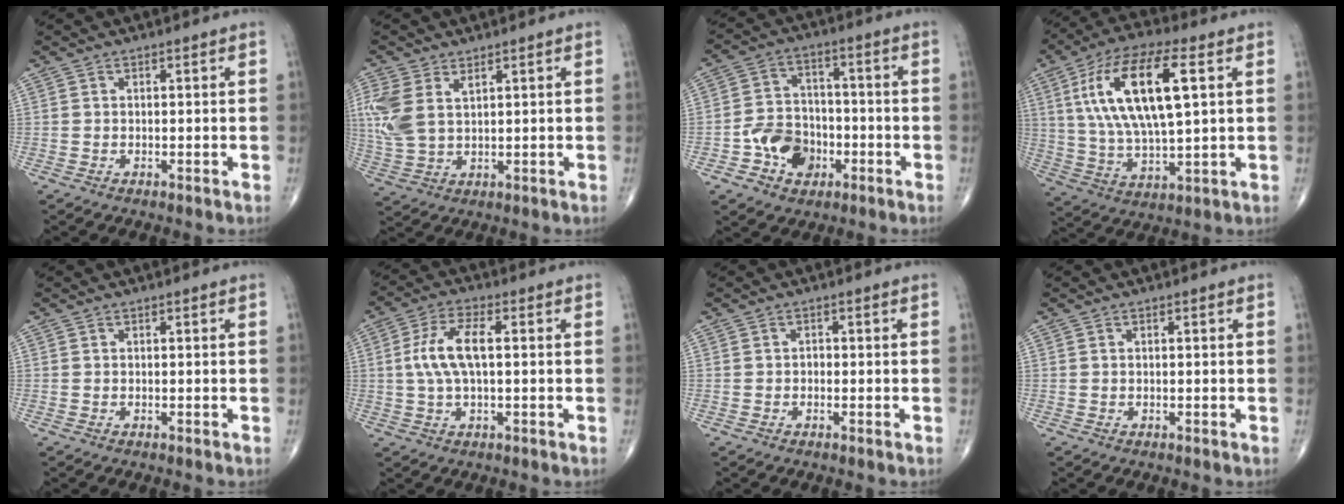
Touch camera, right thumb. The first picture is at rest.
{"total": 8.8, "force": [3.3, 4.9, 6.6], "torque": [-0.166, 0.001, 0.077]}
{"total": 9.9, "force": [-3.6, 7.8, 4.9], "torque": [-0.047, 0.033, -0.062]}
{"total": 19.5, "force": [5.2, 6.9, 17.4], "torque": [-0.332, 0.003, 0.095]}
{"total": 0.0}
{"total": 8.6, "force": [0.7, 3.4, 7.9], "torque": [-0.168, 0.015, 0.011]}
{"total": 0.8, "force": [-0.3, 0.6, 0.4], "torque": [0.001, 0.003, -0.010]}
{"total": 0.0}